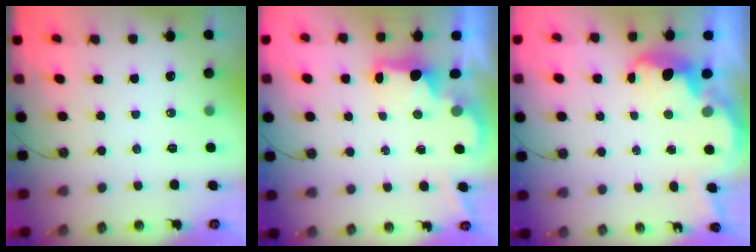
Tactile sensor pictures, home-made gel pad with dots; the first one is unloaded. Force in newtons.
{"total": 2.1, "press": 2.0, "slide": 0.7}
{"total": 4.7, "press": 4.7, "slide": 0.5}